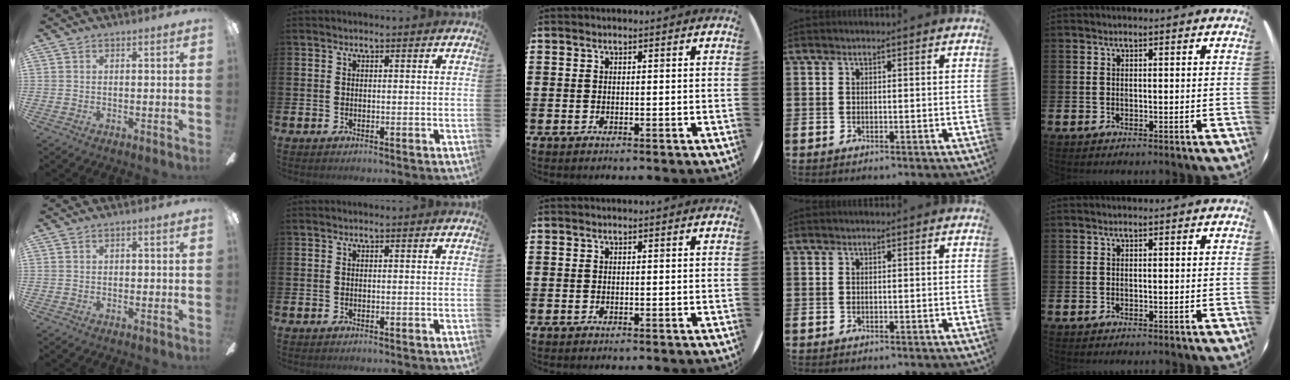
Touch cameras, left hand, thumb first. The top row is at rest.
{"thumb": {"total": 0.5, "force": [-0.1, 0.3, 0.4], "torque": [-0.007, 0.003, -0.003]}}